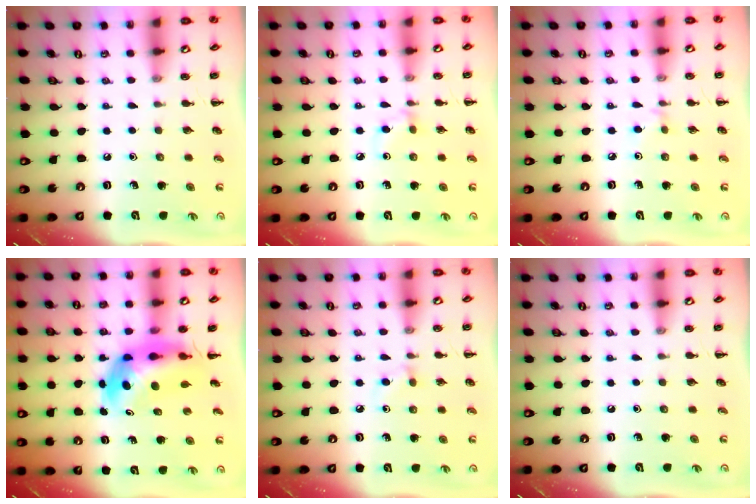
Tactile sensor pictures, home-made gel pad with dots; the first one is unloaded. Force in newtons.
{"total": 5.0, "press": 4.7, "slide": 1.6}
{"total": 2.6, "press": 2.5, "slide": 0.9}
{"total": 6.8, "press": 6.5, "slide": 2.1}
{"total": 4.1, "press": 3.7, "slide": 1.7}
{"total": 0.0}